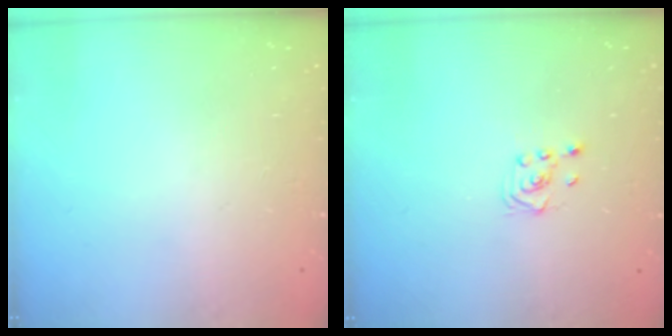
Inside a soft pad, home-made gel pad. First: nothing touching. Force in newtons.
{"total": 2.3, "press": 2.2, "slide": 0.8}